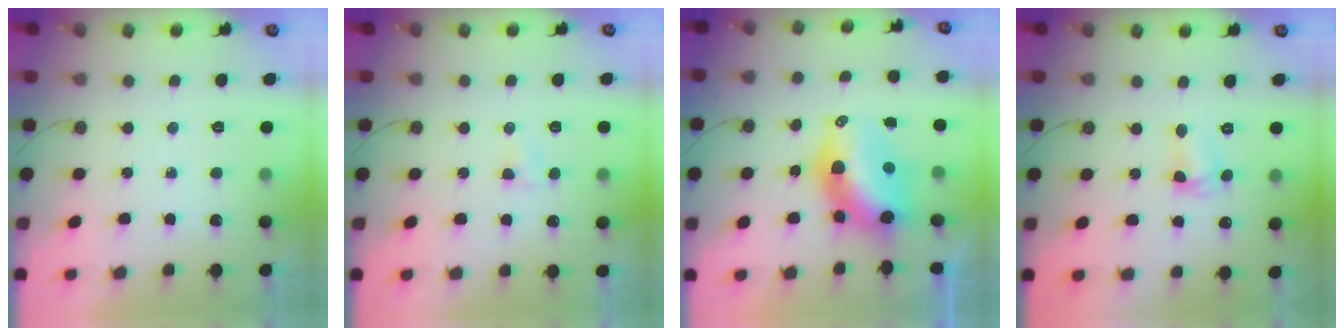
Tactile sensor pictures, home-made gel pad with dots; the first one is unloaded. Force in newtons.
{"total": 3.0, "press": 3.0, "slide": 0.3}
{"total": 11.9, "press": 11.8, "slide": 1.2}
{"total": 3.6, "press": 3.5, "slide": 0.3}